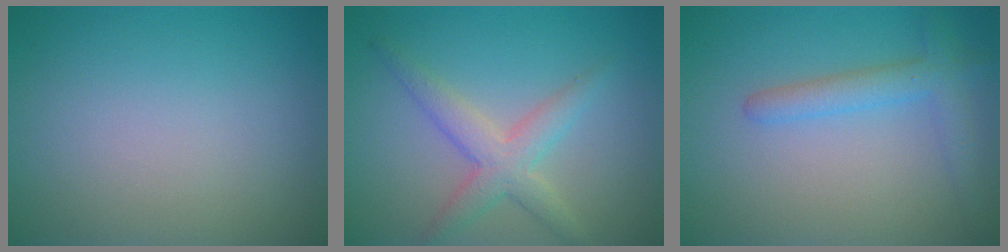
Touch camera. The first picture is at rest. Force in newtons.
{"total": 3.5, "press": 3.5, "slide": 0.1}
{"total": 2.9, "press": 2.9, "slide": 0.1}